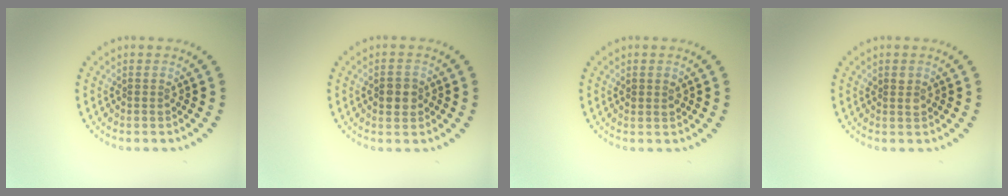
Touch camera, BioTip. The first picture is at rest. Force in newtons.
{"total": 2.2, "press": 2.2, "slide": 0.3}
{"total": 1.0, "press": 0.9, "slide": 0.3}
{"total": 1.0, "press": 1.0, "slide": 0.2}